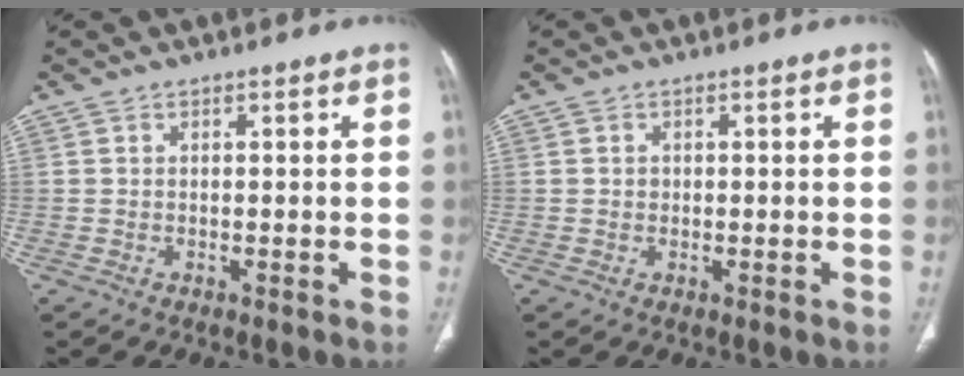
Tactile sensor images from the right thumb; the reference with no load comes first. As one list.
[{"total": 0.8, "force": [0.1, 0.7, 0.3], "torque": [-0.002, 0.002, 0.003]}]